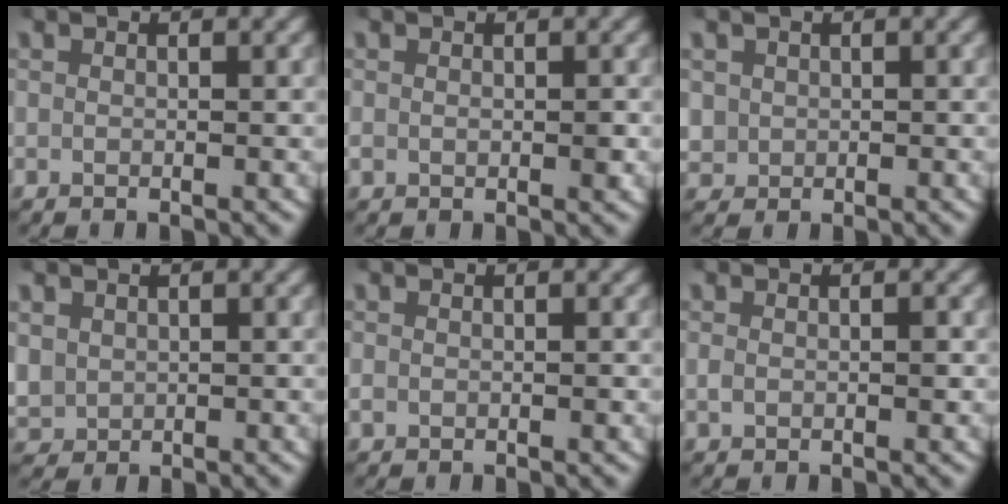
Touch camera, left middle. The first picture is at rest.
{"total": 1.2, "force": [-0.2, 0.9, 0.7], "torque": [-0.015, 0.000, -0.001]}
{"total": 2.9, "force": [0.3, 2.8, 0.9], "torque": [-0.039, -0.012, 0.011]}
{"total": 3.4, "force": [0.7, 3.1, 1.2], "torque": [-0.048, -0.011, 0.023]}
{"total": 0.7, "force": [-0.2, 0.6, 0.3], "torque": [-0.005, -0.001, -0.004]}
{"total": 0.8, "force": [-0.1, 0.5, 0.6], "torque": [-0.014, -0.002, -0.001]}